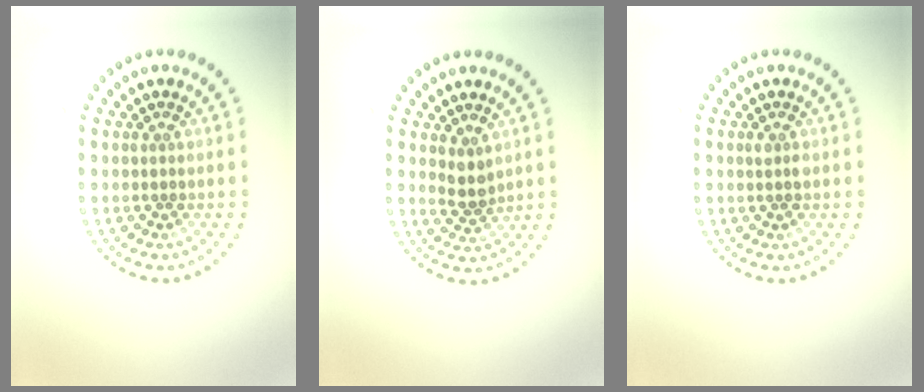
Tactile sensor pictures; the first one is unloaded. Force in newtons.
{"total": 1.7, "press": 1.4, "slide": 1.0}
{"total": 1.0, "press": 1.0, "slide": 0.2}